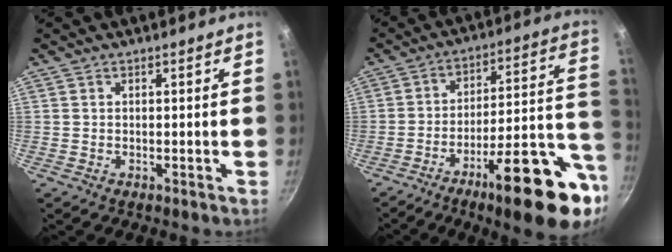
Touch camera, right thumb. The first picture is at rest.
{"total": 22.6, "force": [-9.2, 6.1, 19.7], "torque": [-0.242, 0.036, -0.131]}